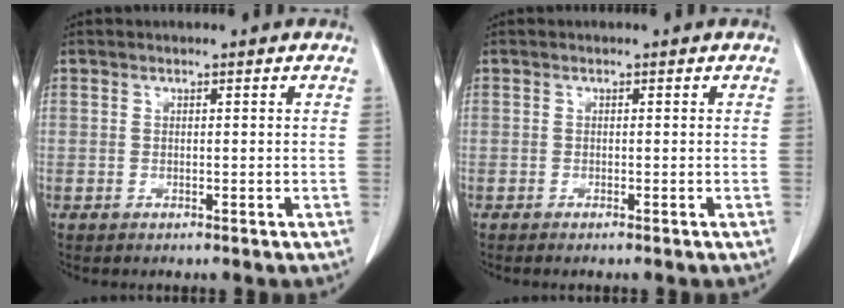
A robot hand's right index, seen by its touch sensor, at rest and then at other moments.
{"total": 0.9, "force": [-0.7, -0.2, 0.5], "torque": [-0.007, -0.001, -0.010]}